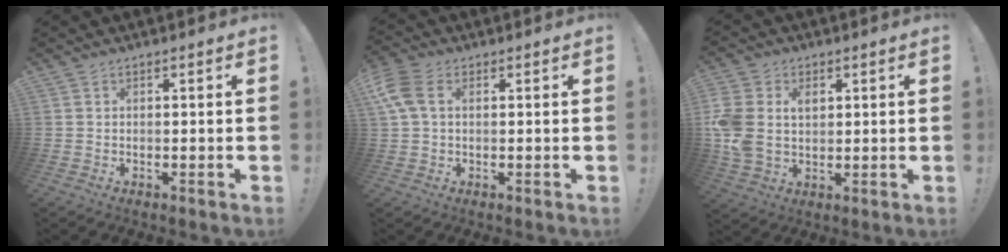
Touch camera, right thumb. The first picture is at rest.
{"total": 6.9, "force": [1.9, 4.3, 5.1], "torque": [-0.118, 0.005, 0.038]}
{"total": 10.1, "force": [2.3, 8.1, 5.6], "torque": [-0.105, -0.011, 0.045]}